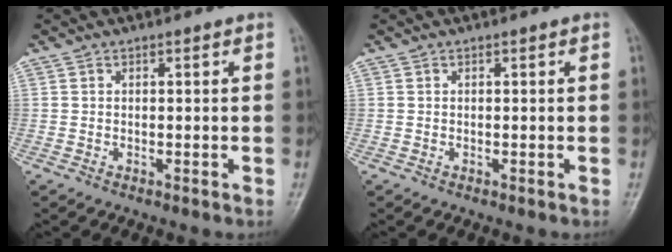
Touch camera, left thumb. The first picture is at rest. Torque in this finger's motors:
{"motor_torque": [0.00, 0.00, -0.05, 0.05, 0.00]}